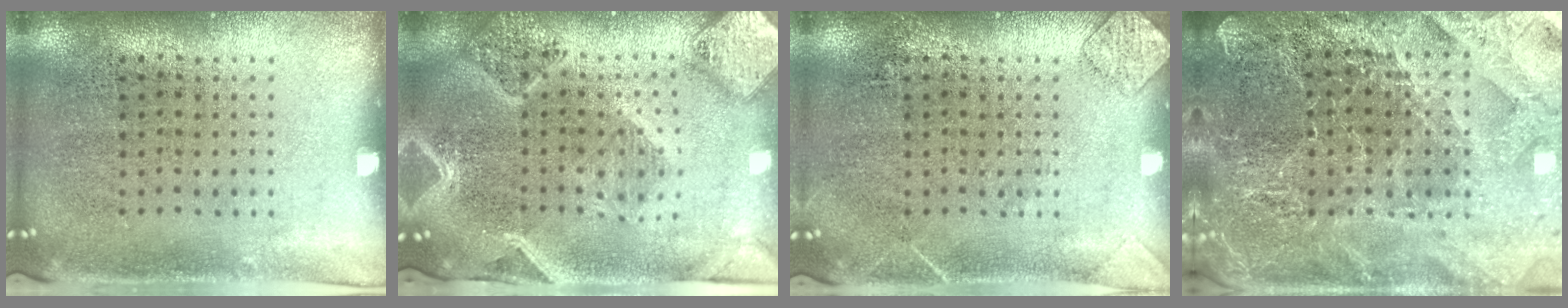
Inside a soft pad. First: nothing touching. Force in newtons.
{"total": 3.0, "press": 2.6, "slide": 1.5}
{"total": 1.4, "press": 1.4, "slide": 0.1}
{"total": 4.4, "press": 4.1, "slide": 1.5}